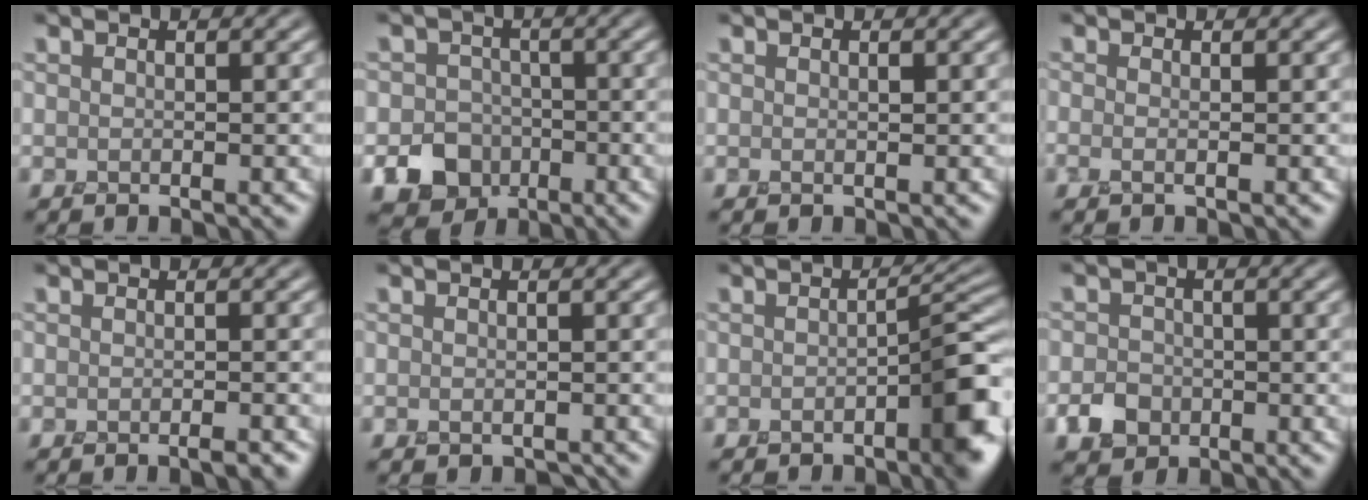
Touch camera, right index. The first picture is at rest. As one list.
[{"total": 7.8, "force": [-3.5, 6.8, 1.5], "torque": [0.006, -0.025, -0.073]}, {"total": 0.0}, {"total": 0.0}, {"total": 1.4, "force": [-1.1, 0.4, 0.8], "torque": [-0.011, -0.002, -0.014]}, {"total": 0.7, "force": [-0.5, 0.4, -0.2], "torque": [0.010, -0.003, -0.012]}, {"total": 5.5, "force": [-2.4, 1.9, 4.5], "torque": [-0.049, 0.004, -0.037]}, {"total": 3.2, "force": [-1.5, 2.8, 0.6], "torque": [0.007, -0.001, -0.030]}]